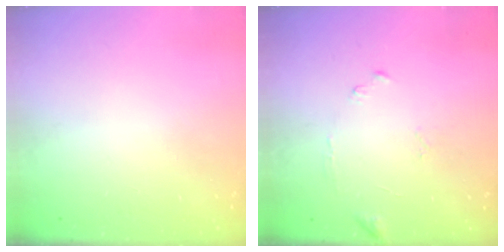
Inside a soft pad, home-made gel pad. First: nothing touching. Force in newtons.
{"total": 8.4, "press": 8.3, "slide": 0.5}